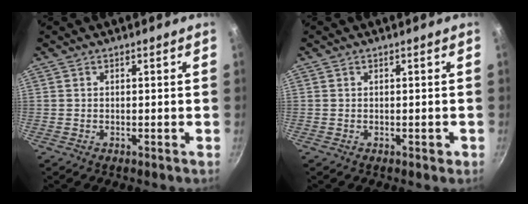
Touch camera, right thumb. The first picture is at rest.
{"total": 1.0, "force": [-0.3, 0.7, 0.7], "torque": [-0.003, 0.004, -0.004]}